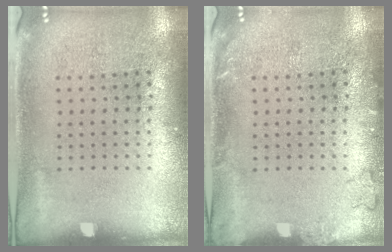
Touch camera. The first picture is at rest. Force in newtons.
{"total": 1.1, "press": 1.0, "slide": 0.3}